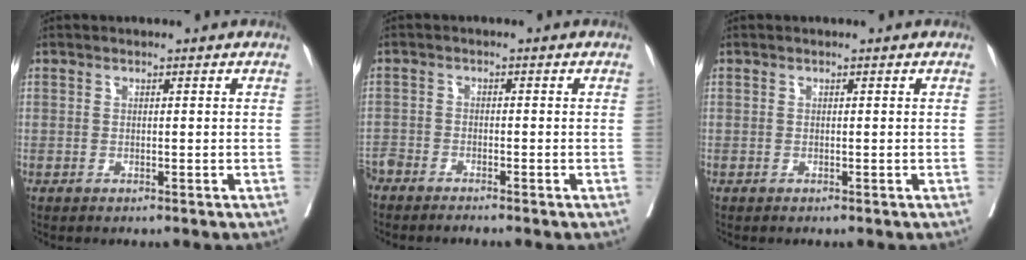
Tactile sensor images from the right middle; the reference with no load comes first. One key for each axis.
{"total": 4.2, "fx": -3.9, "fy": 0.5, "fz": 1.4, "tx": -0.020, "ty": -0.008, "tz": -0.072}
{"total": 0.0}